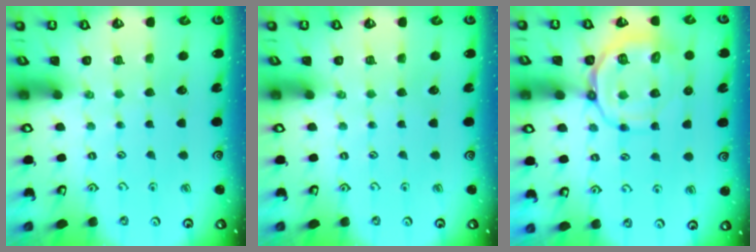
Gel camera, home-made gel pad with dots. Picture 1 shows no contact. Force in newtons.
{"total": 0.0}
{"total": 11.8, "press": 11.7, "slide": 1.8}